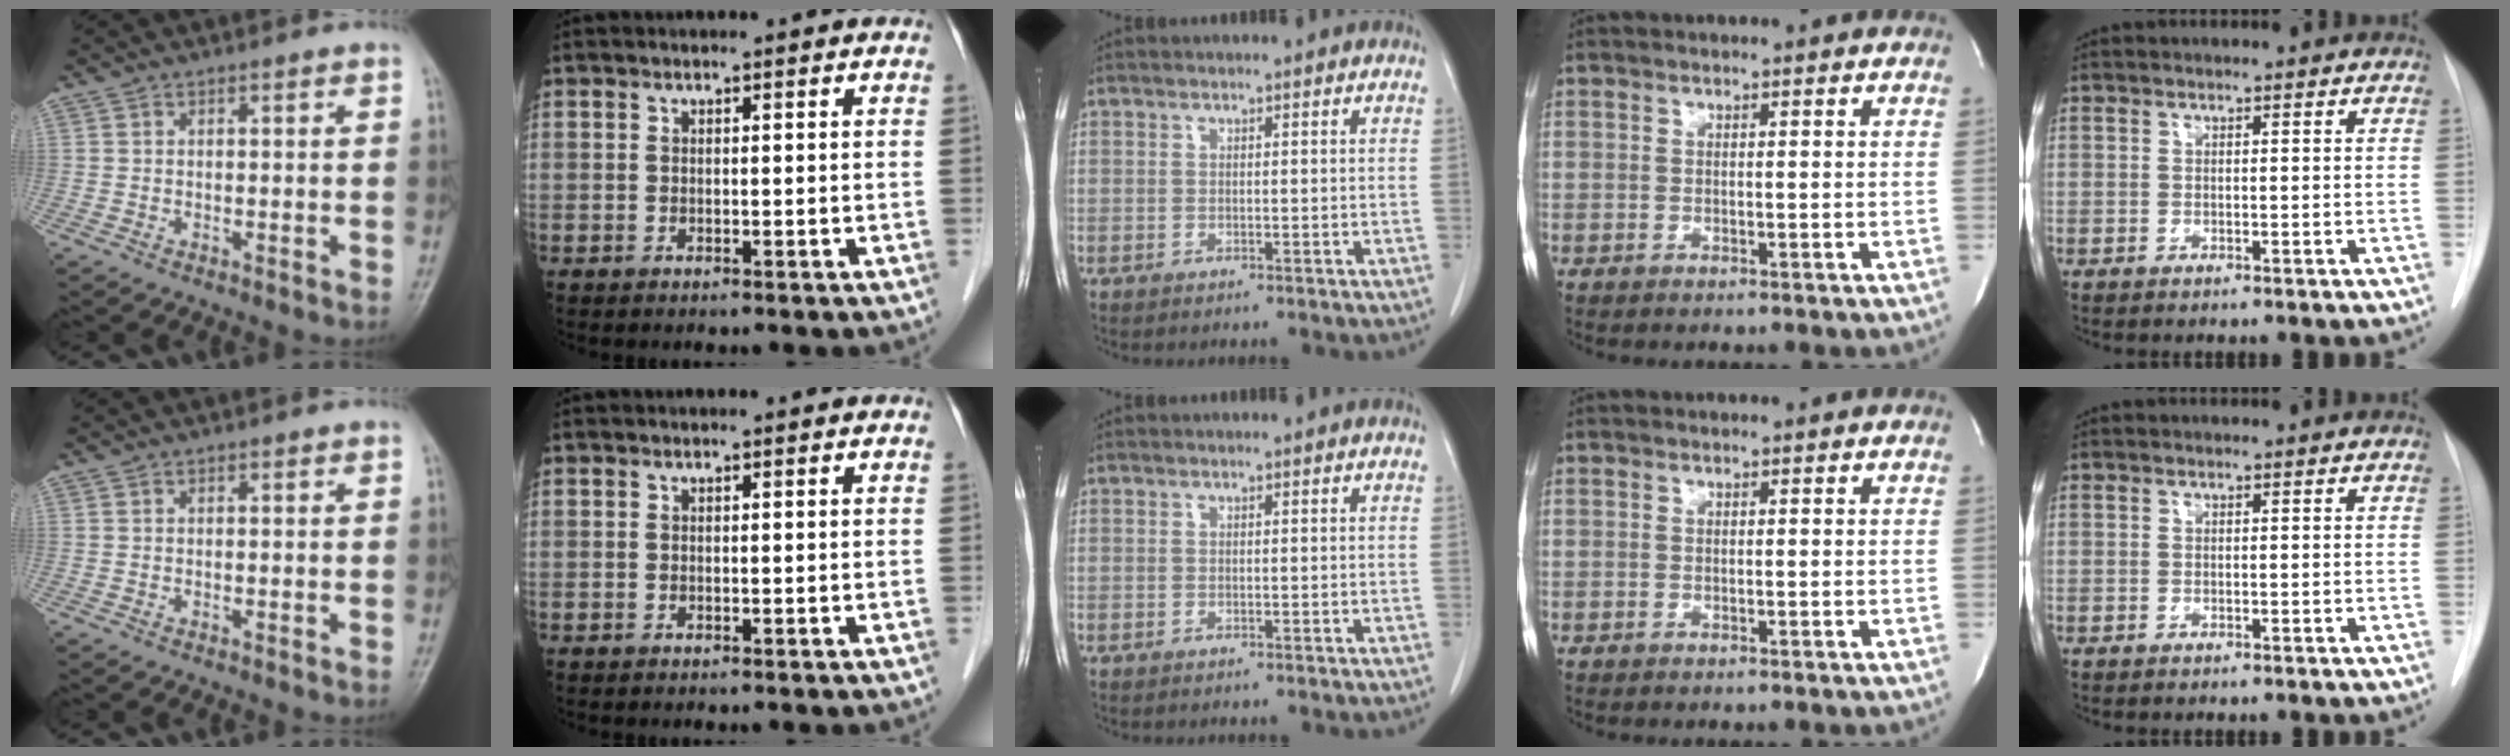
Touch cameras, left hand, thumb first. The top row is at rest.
{}